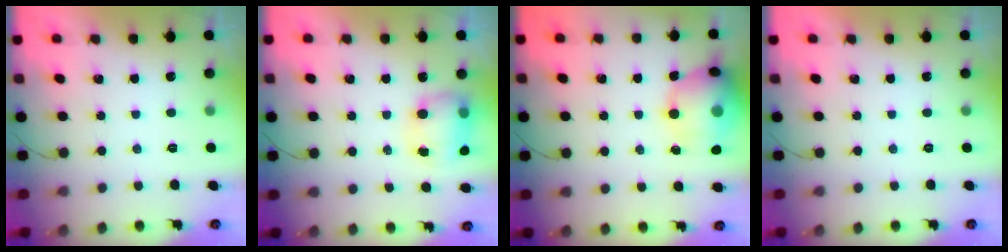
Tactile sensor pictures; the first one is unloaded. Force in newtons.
{"total": 7.4, "press": 7.3, "slide": 1.2}
{"total": 15.8, "press": 15.7, "slide": 2.3}
{"total": 0.0}